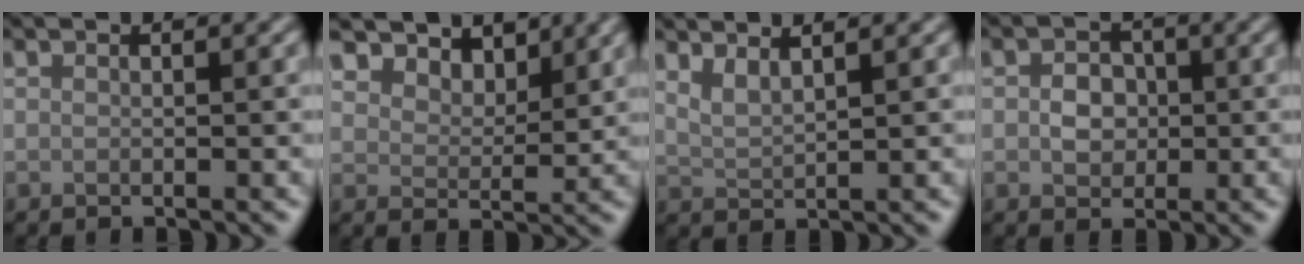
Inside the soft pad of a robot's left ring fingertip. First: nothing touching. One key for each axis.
{"total": 4.9, "fx": 3.3, "fy": 2.8, "fz": 2.3, "tx": -0.055, "ty": -0.022, "tz": 0.047}
{"total": 1.6, "fx": 1.0, "fy": 0.5, "fz": 1.2, "tx": -0.020, "ty": -0.003, "tz": 0.018}
{"total": 2.6, "fx": -0.9, "fy": 2.0, "fz": 1.4, "tx": -0.021, "ty": -0.004, "tz": -0.025}